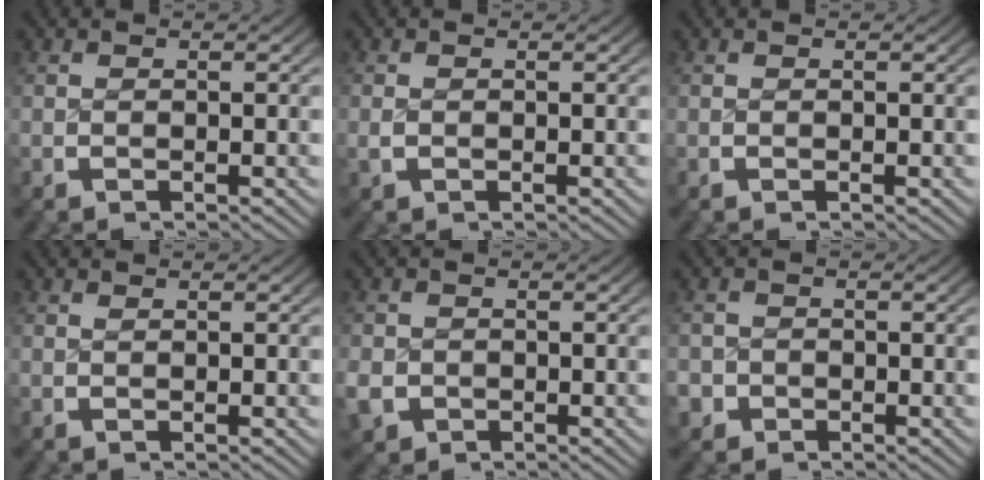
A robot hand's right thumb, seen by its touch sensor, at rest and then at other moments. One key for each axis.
{"total": 0.8, "fx": -0.1, "fy": 0.7, "fz": 0.3, "tx": -0.013, "ty": -0.007, "tz": 0.001}
{"total": 0.0}
{"total": 0.0}
{"total": 3.5, "fx": -1.4, "fy": 3.0, "fz": 1.0, "tx": -0.033, "ty": -0.019, "tz": -0.018}
{"total": 3.1, "fx": -1.6, "fy": 2.6, "fz": 0.4, "tx": -0.014, "ty": -0.017, "tz": -0.025}